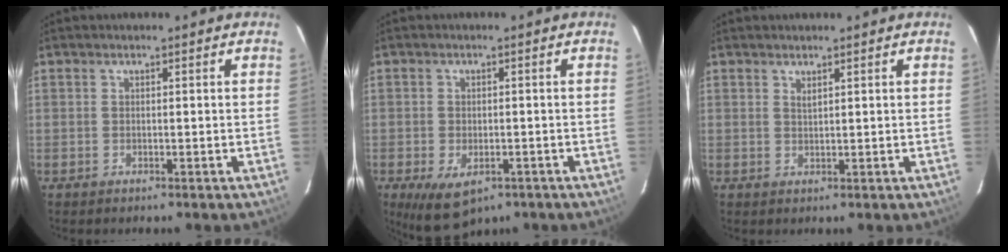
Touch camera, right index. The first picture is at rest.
{"total": 7.5, "force": [-3.9, 4.1, 4.8], "torque": [-0.095, -0.027, -0.055]}
{"total": 1.1, "force": [0.8, 0.2, 0.6], "torque": [-0.012, 0.000, 0.016]}